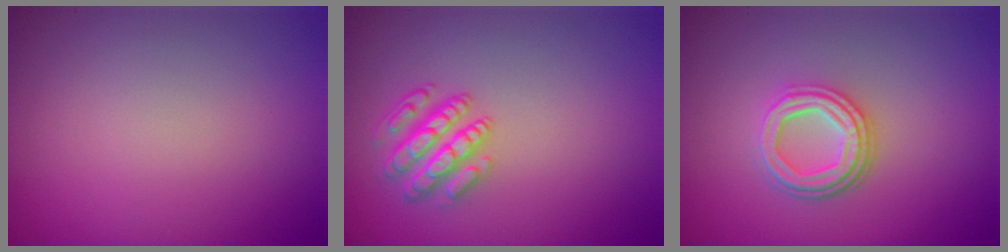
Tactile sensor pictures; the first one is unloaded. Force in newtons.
{"total": 3.4, "press": 3.2, "slide": 1.2}
{"total": 3.7, "press": 3.0, "slide": 2.1}